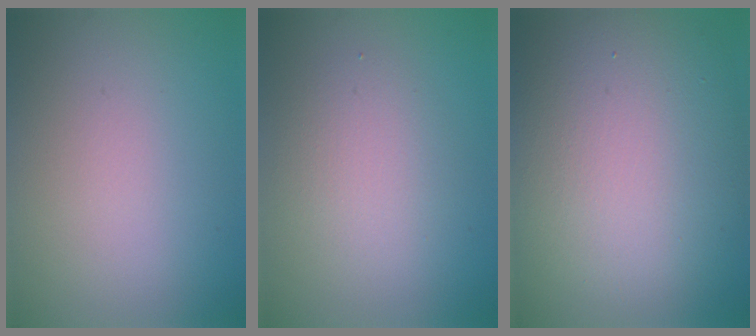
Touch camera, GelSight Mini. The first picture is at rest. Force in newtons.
{"total": 2.7, "press": 2.7, "slide": 0.1}
{"total": 13.8, "press": 13.8, "slide": 1.1}